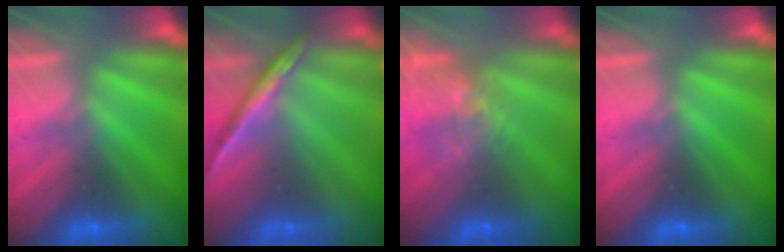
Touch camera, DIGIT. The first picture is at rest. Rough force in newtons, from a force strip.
{"total": 1.5}
{"total": 4.7}
{"total": 0.0}